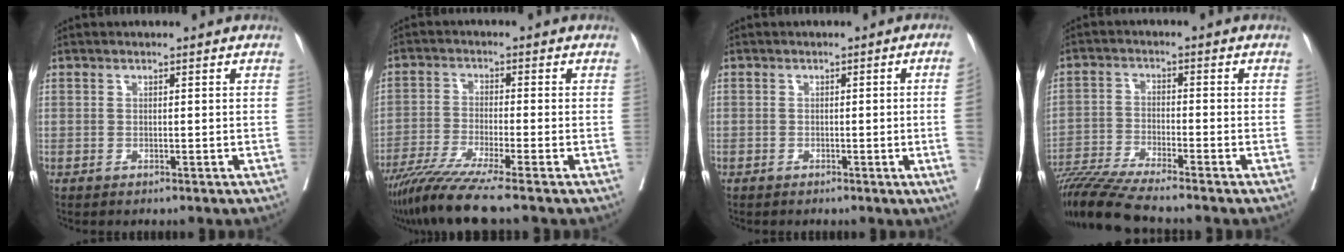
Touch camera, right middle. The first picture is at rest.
{"total": 9.0, "force": [-7.1, -1.5, 5.3], "torque": [-0.086, -0.036, -0.125]}
{"total": 4.1, "force": [-0.5, -1.6, 3.7], "torque": [-0.042, -0.006, -0.007]}
{"total": 9.0, "force": [-8.0, -1.5, 3.8], "torque": [-0.059, -0.026, -0.146]}